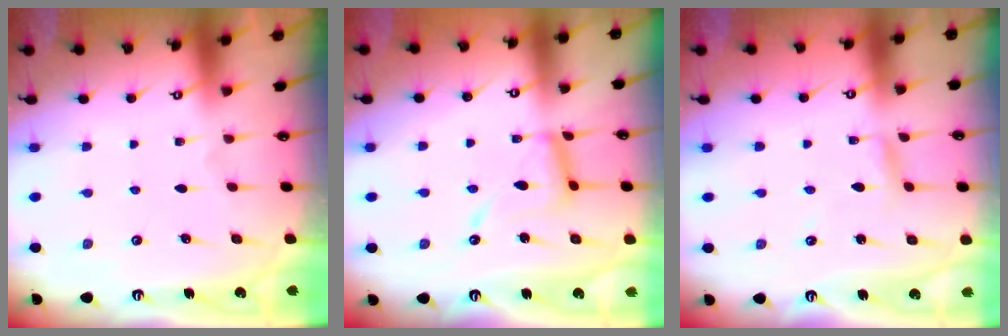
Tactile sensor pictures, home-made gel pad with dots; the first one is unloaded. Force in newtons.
{"total": 11.5, "press": 11.5, "slide": 1.0}
{"total": 2.1, "press": 2.1, "slide": 0.1}